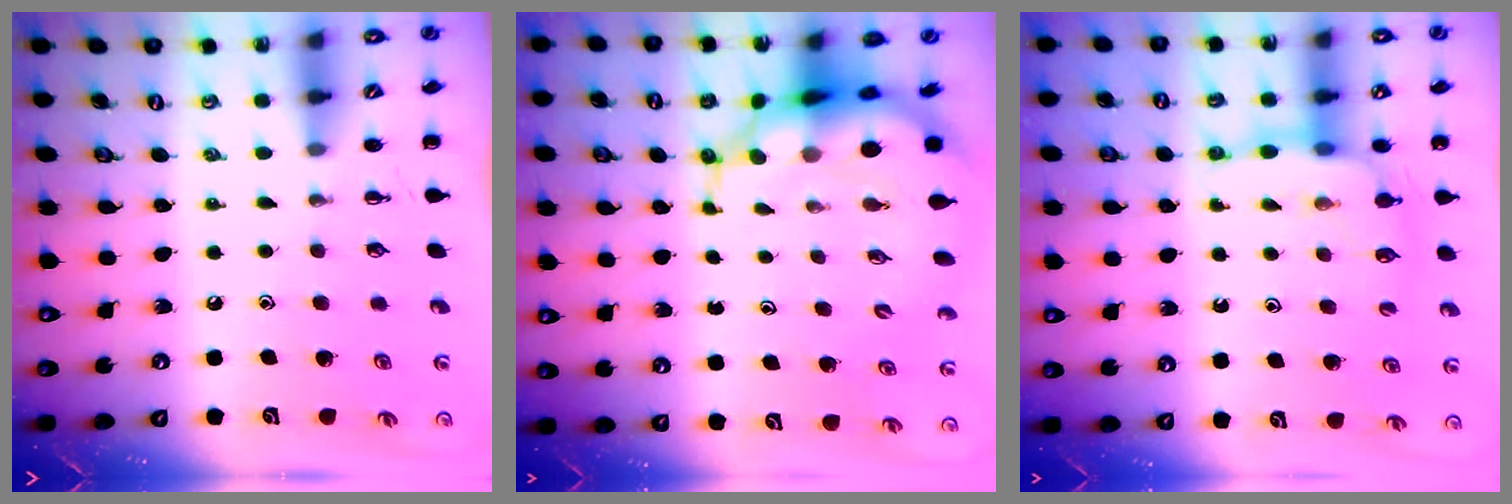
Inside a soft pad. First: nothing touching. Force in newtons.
{"total": 10.4, "press": 10.0, "slide": 2.8}
{"total": 10.0, "press": 9.9, "slide": 1.4}